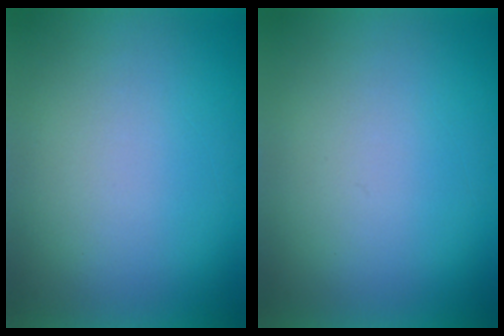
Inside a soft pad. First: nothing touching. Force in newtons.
{"total": 0.0}